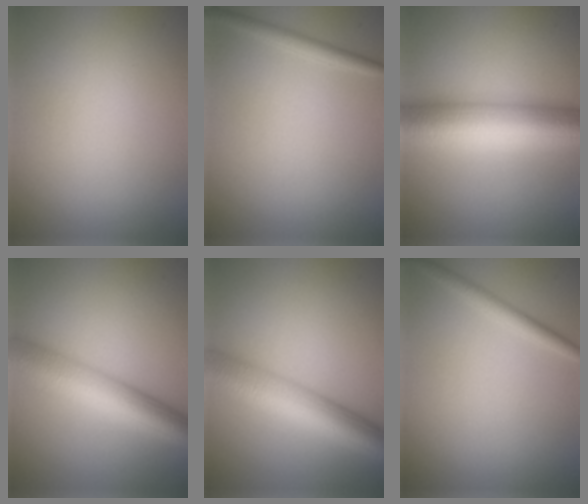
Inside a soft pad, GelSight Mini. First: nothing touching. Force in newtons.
{"total": 1.6, "press": 1.6, "slide": 0.0}
{"total": 9.8, "press": 9.8, "slide": 0.2}
{"total": 7.9, "press": 7.9, "slide": 0.3}
{"total": 8.2, "press": 8.2, "slide": 0.3}
{"total": 2.0, "press": 2.0, "slide": 0.1}